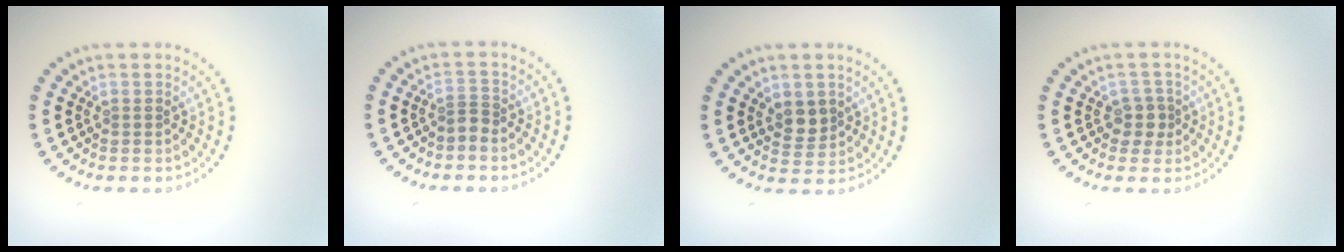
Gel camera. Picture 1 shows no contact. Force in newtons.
{"total": 1.0, "press": 0.6, "slide": 0.8}
{"total": 2.0, "press": 1.8, "slide": 0.9}
{"total": 1.8, "press": 1.5, "slide": 1.0}